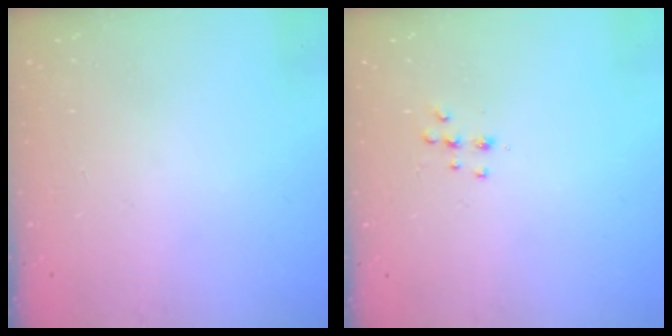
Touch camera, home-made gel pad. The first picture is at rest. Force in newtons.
{"total": 5.8, "press": 5.8, "slide": 0.4}